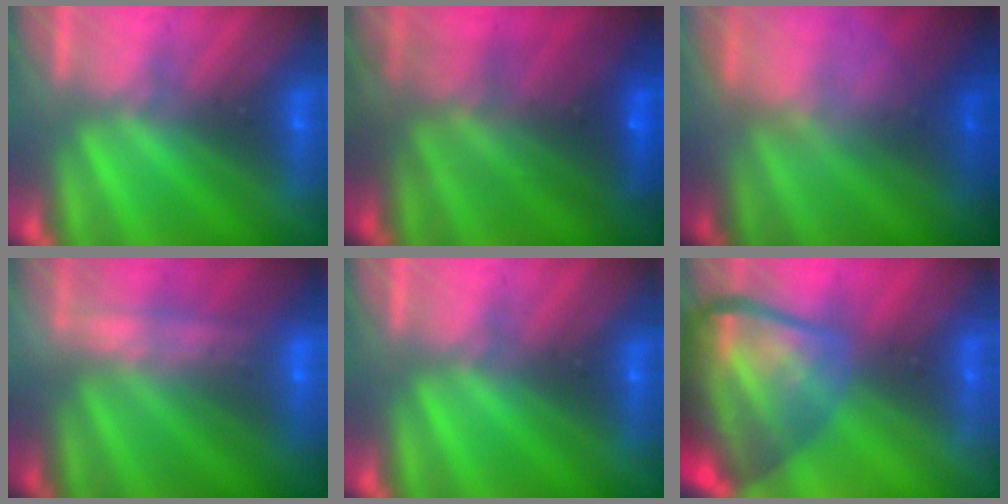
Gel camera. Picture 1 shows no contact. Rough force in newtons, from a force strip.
{"total": 7.0}
{"total": 6.2}
{"total": 2.2}
{"total": 0.0}
{"total": 7.5}